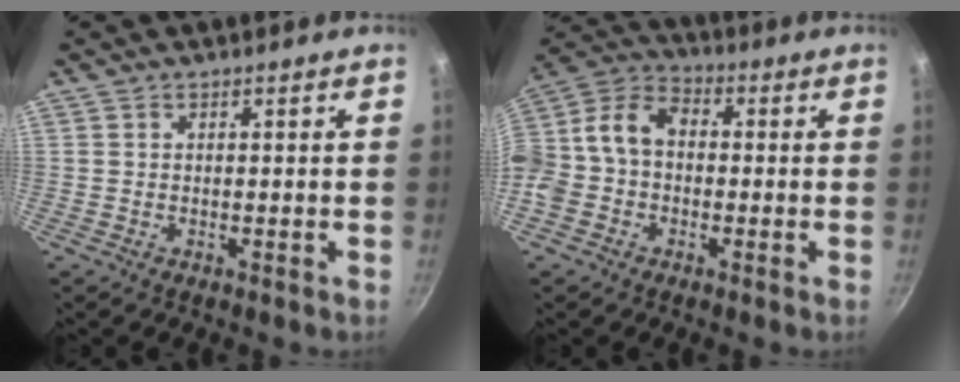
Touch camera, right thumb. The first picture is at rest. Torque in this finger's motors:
{"motor_torque": [2.36, 2.47, 0.88, -0.84, 0.19]}